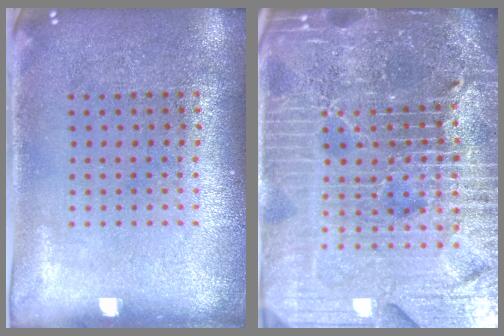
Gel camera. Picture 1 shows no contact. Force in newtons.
{"total": 7.1, "press": 6.2, "slide": 3.5}